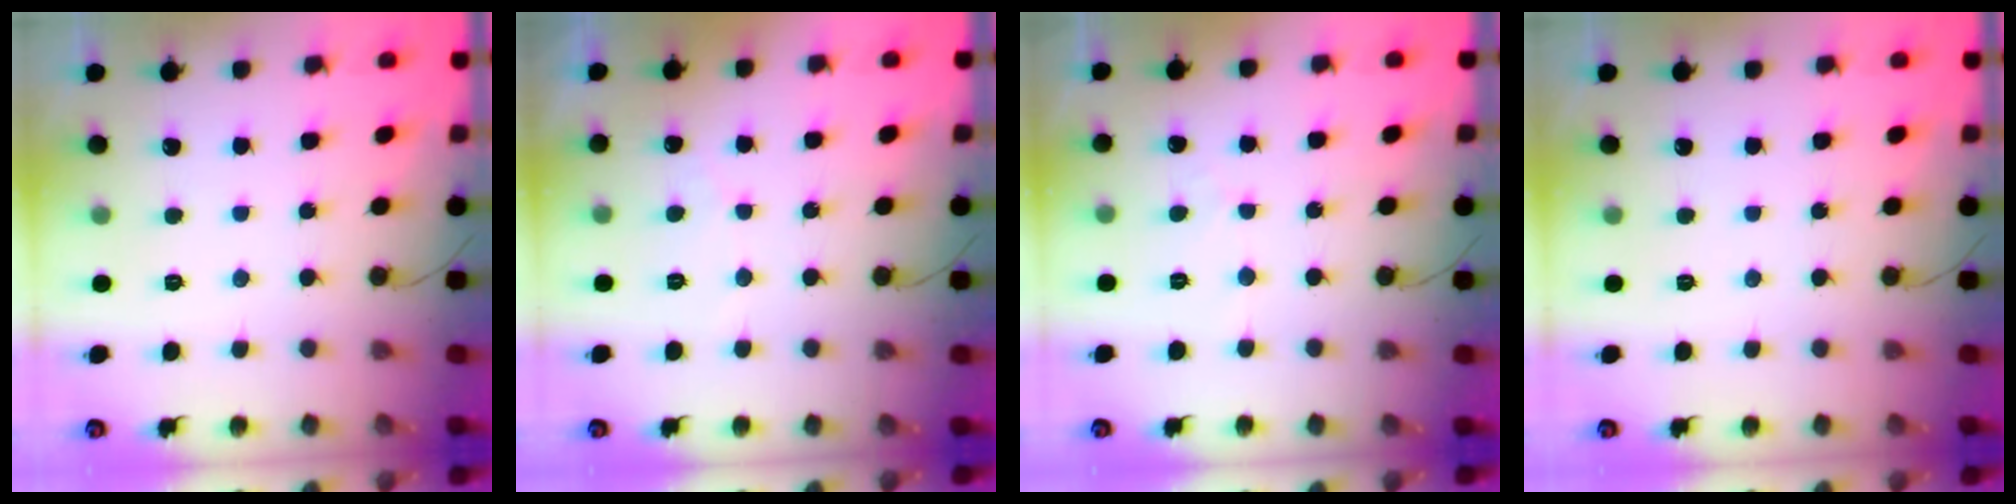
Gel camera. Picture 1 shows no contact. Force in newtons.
{"total": 2.4, "press": 2.4, "slide": 0.1}
{"total": 2.4, "press": 2.4, "slide": 0.2}
{"total": 0.0}